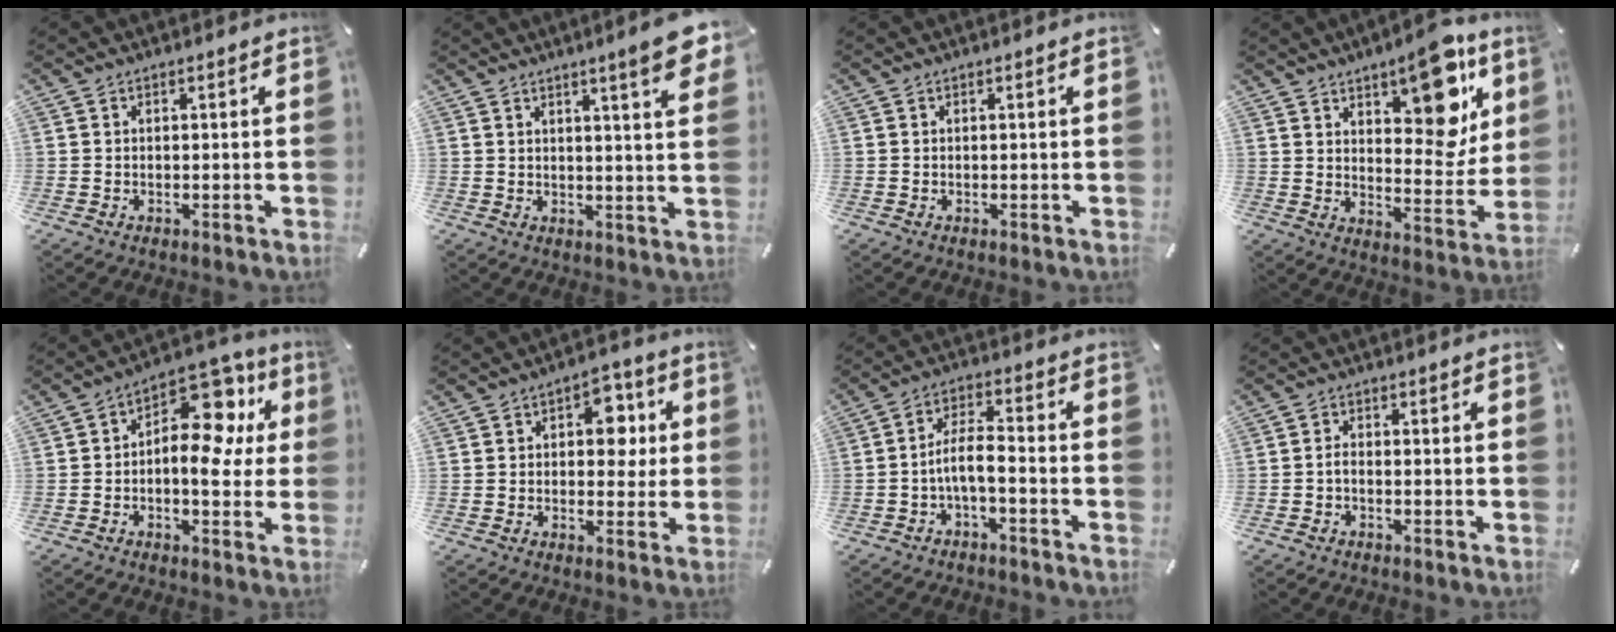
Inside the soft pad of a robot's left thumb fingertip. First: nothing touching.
{"total": 8.7, "force": [5.0, 0.8, 7.1], "torque": [-0.104, -0.029, 0.078]}
{"total": 0.0}
{"total": 15.1, "force": [9.0, 7.3, 9.6], "torque": [-0.102, -0.066, 0.151]}
{"total": 13.2, "force": [3.4, 8.1, 9.8], "torque": [-0.129, -0.035, 0.060]}
{"total": 8.2, "force": [1.3, 5.7, 5.8], "torque": [-0.056, -0.005, 0.011]}
{"total": 6.8, "force": [-3.0, 2.4, 5.6], "torque": [-0.107, 0.011, -0.055]}
{"total": 1.4, "force": [-0.7, 0.5, 1.1], "torque": [-0.024, 0.003, -0.015]}